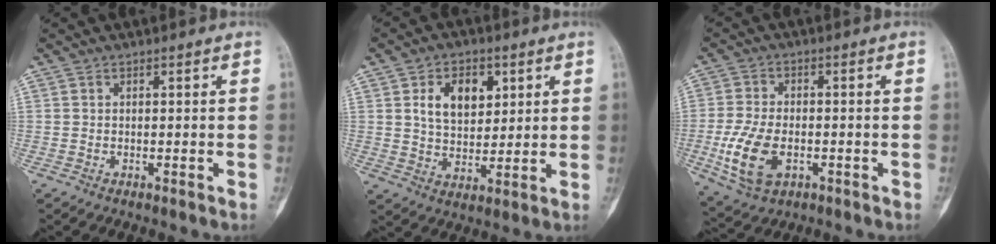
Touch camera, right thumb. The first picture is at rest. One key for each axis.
{"total": 9.8, "fx": 3.4, "fy": 6.5, "fz": 6.5, "tx": -0.076, "ty": -0.013, "tz": 0.062}
{"total": 10.4, "fx": -2.8, "fy": 6.2, "fz": 7.8, "tx": -0.163, "ty": -0.001, "tz": -0.046}